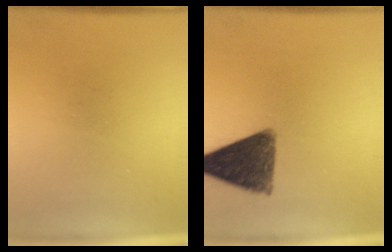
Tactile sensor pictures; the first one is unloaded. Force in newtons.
{"total": 11.5}